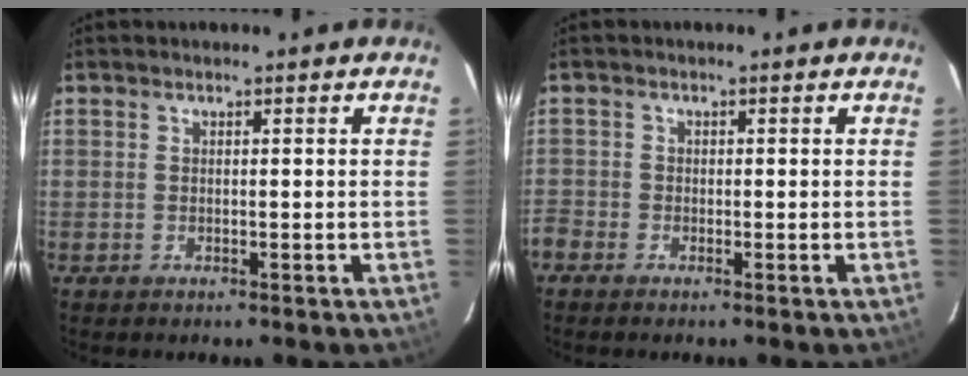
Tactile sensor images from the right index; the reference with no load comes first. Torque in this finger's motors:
{"motor_torque": [-0.71, -0.63, -1.04, -0.21]}